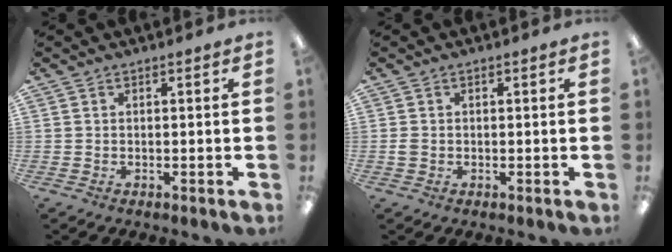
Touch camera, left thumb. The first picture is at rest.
{"total": 1.2, "force": [-0.2, 1.0, 0.7], "torque": [-0.013, 0.003, -0.004]}